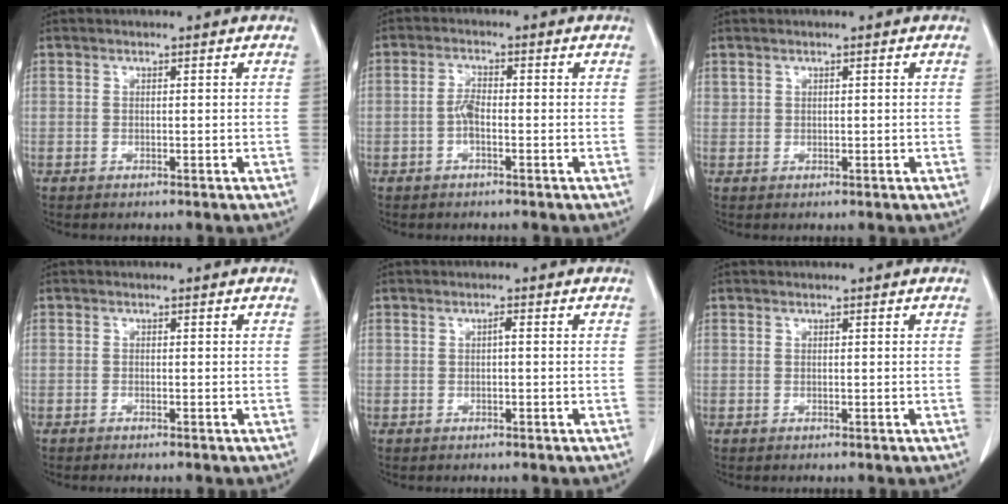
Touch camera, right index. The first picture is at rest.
{"total": 2.6, "force": [-0.8, 0.9, 2.3], "torque": [-0.046, 0.004, -0.017]}
{"total": 0.5, "force": [0.3, 0.4, 0.2], "torque": [0.000, 0.005, 0.010]}
{"total": 0.7, "force": [-0.6, 0.1, 0.3], "torque": [-0.010, -0.001, -0.005]}
{"total": 0.6, "force": [0.0, 0.1, 0.6], "torque": [-0.010, 0.002, 0.000]}
{"total": 0.0}